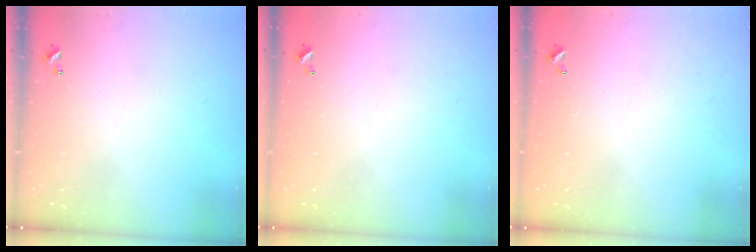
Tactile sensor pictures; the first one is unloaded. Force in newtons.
{"total": 2.7, "press": 2.7, "slide": 0.1}
{"total": 2.9, "press": 2.9, "slide": 0.1}